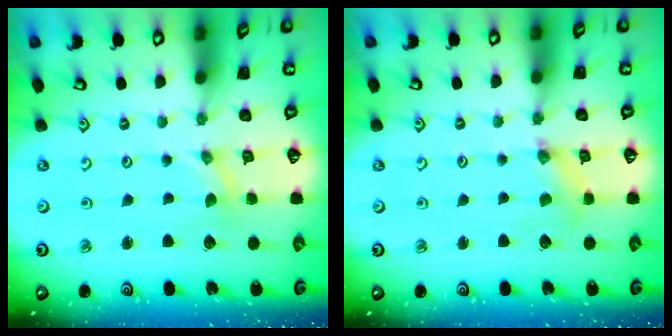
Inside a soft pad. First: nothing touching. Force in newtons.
{"total": 1.7, "press": 1.6, "slide": 0.3}